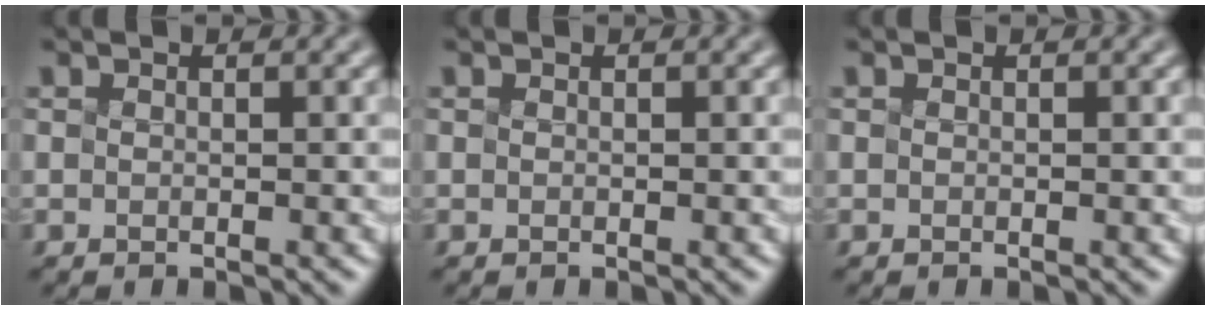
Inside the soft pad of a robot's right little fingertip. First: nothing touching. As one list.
[{"total": 0.0}, {"total": 0.0}]